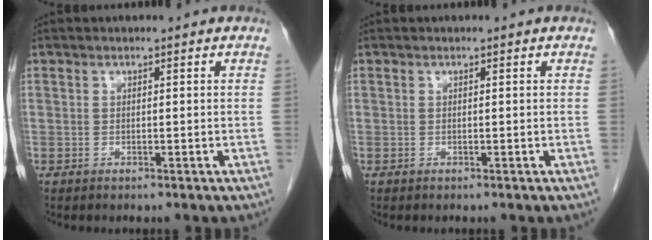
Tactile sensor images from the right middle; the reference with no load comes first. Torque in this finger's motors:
{"motor_torque": [0.23, 0.01, -0.04, 0.01]}